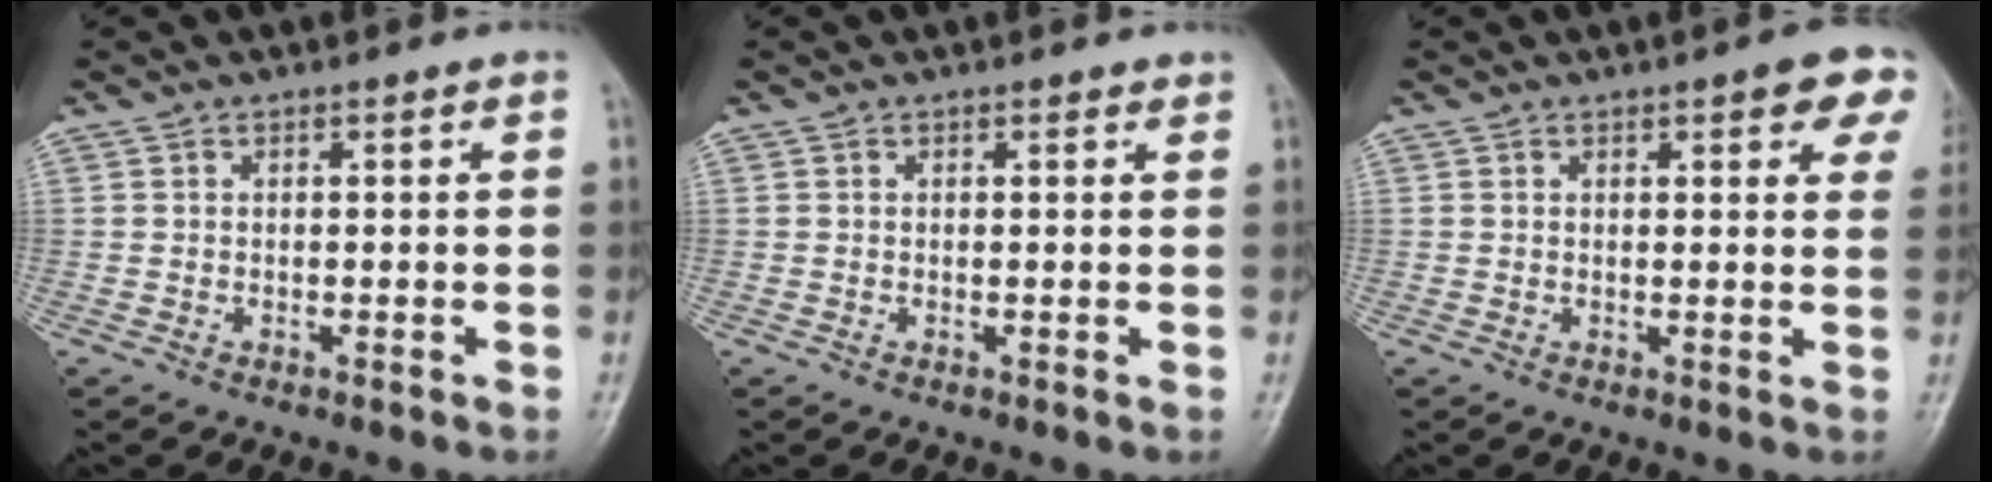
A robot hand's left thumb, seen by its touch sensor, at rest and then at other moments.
{"total": 0.8, "force": [0.6, 0.4, 0.4], "torque": [-0.002, -0.004, 0.005]}
{"total": 7.6, "force": [3.9, 2.6, 6.0], "torque": [-0.041, -0.009, 0.039]}